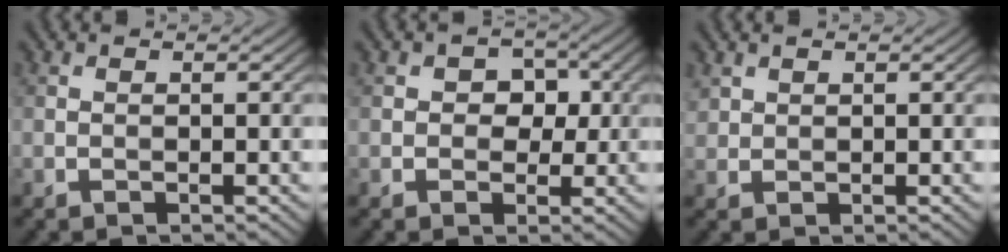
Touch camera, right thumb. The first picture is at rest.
{"total": 3.8, "force": [0.4, 3.2, 1.9], "torque": [-0.020, -0.001, -0.009]}
{"total": 1.5, "force": [1.1, 1.0, 0.3], "torque": [-0.011, 0.002, 0.028]}